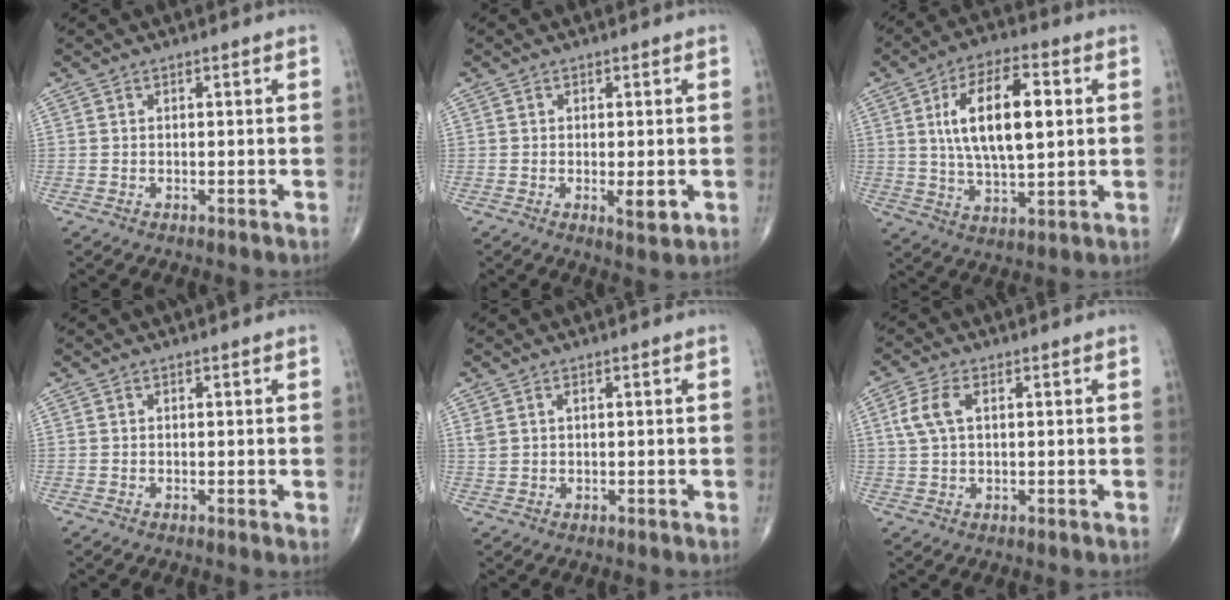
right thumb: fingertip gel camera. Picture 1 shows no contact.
{"total": 3.3, "force": [-0.7, 1.1, 3.0], "torque": [-0.042, -0.008, -0.009]}
{"total": 15.2, "force": [2.9, 6.6, 13.4], "torque": [-0.223, 0.000, 0.051]}
{"total": 0.5, "force": [0.1, 0.2, 0.5], "torque": [-0.009, -0.002, -0.001]}
{"total": 1.8, "force": [0.7, 0.9, 1.3], "torque": [-0.034, 0.008, 0.022]}
{"total": 5.2, "force": [1.3, 2.8, 4.2], "torque": [-0.105, 0.011, 0.025]}